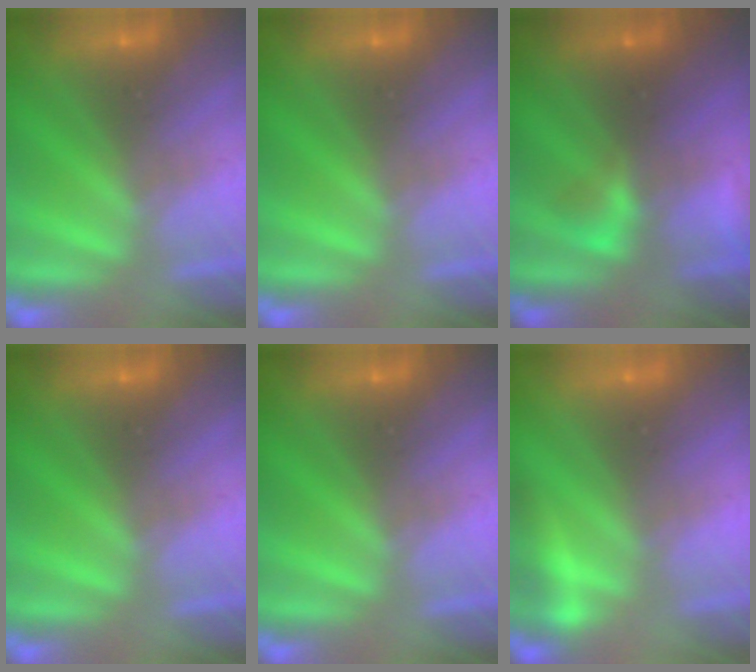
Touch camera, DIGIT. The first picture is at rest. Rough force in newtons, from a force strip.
{"total": 0.0}
{"total": 2.3}
{"total": 0.0}
{"total": 0.0}
{"total": 2.9}